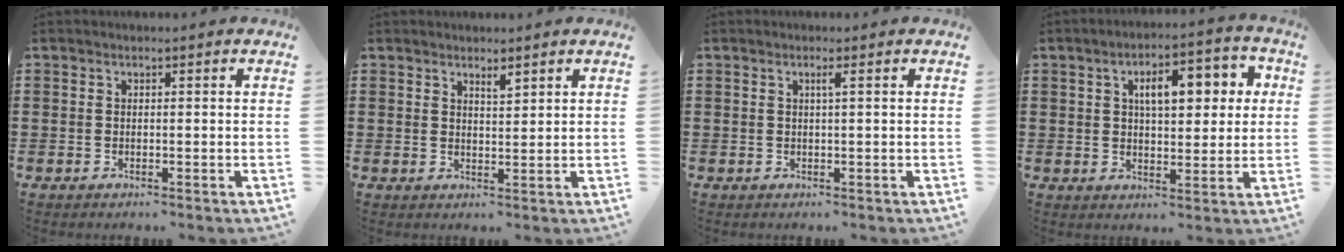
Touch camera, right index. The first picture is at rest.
{"total": 1.9, "force": [1.7, 0.4, 0.8], "torque": [-0.010, -0.002, 0.028]}
{"total": 1.0, "force": [0.3, -0.2, 1.0], "torque": [-0.018, -0.004, 0.004]}
{"total": 8.0, "force": [2.4, 3.7, 6.7], "torque": [-0.107, 0.002, 0.029]}